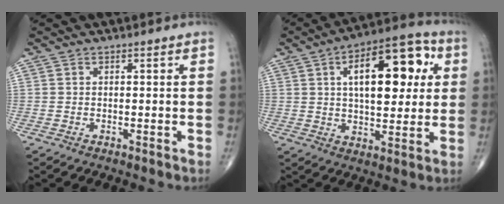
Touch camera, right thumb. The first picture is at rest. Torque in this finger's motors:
{"motor_torque": [0.85, 4.16, 1.40, 0.45, 0.14]}